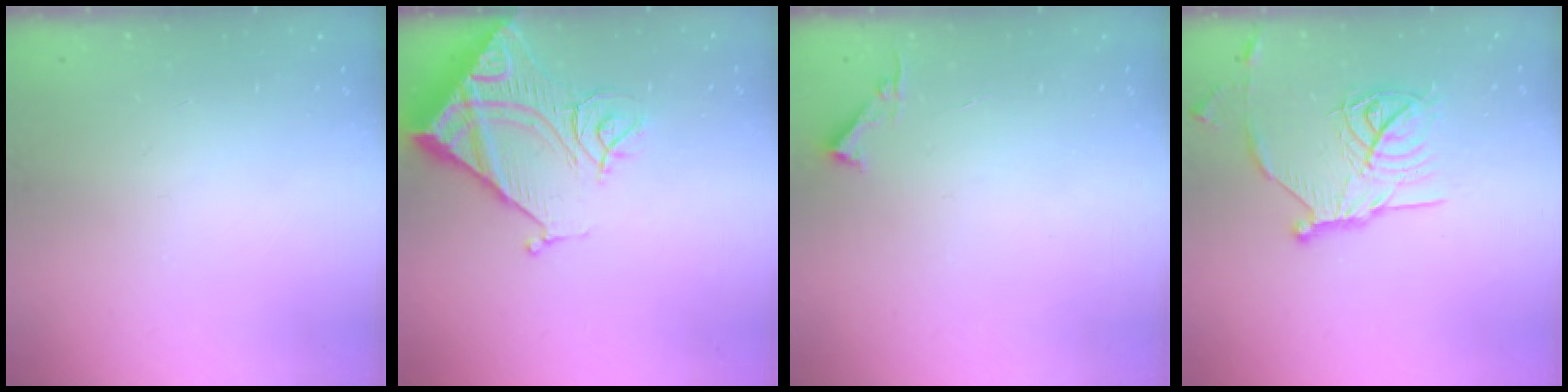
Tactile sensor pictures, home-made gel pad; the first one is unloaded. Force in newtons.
{"total": 16.6, "press": 16.5, "slide": 1.7}
{"total": 3.4, "press": 3.4, "slide": 0.4}
{"total": 17.6, "press": 17.6, "slide": 1.4}